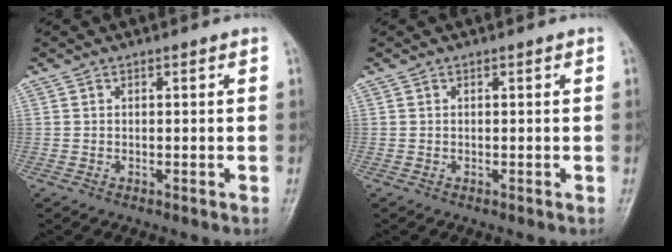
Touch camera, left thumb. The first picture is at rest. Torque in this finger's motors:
{"motor_torque": [-0.01, 0.01, 0.00, -0.01, 0.00]}